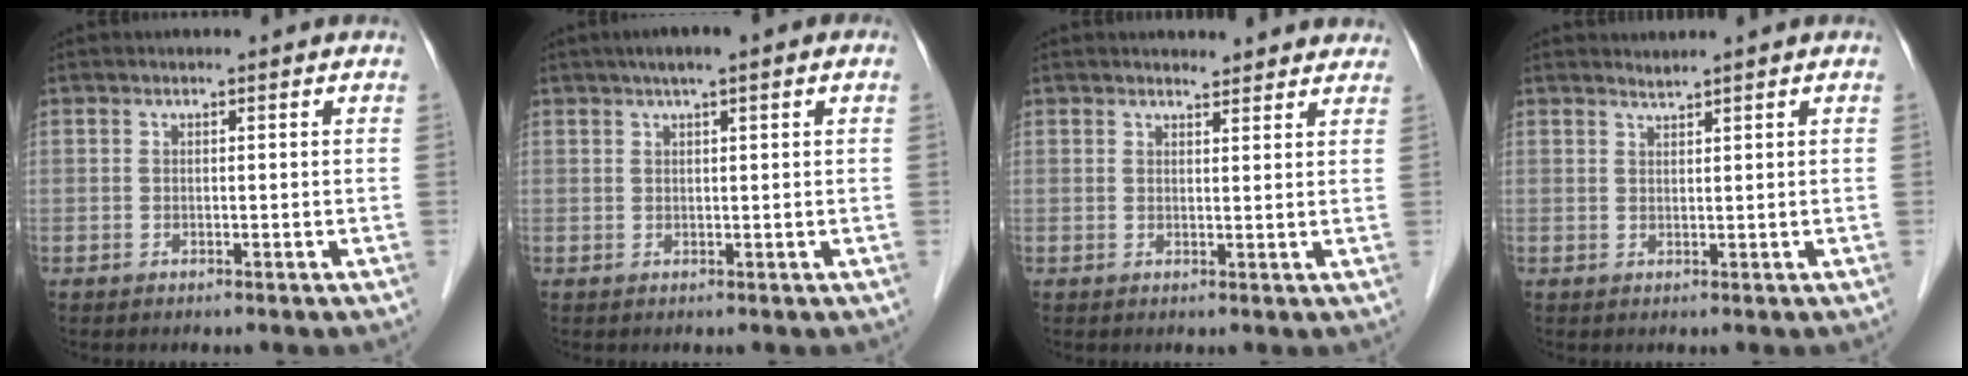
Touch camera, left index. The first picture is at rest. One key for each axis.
{"total": 4.0, "fx": 2.4, "fy": 0.5, "fz": 3.2, "tx": -0.055, "ty": 0.023, "tz": 0.035}
{"total": 5.2, "fx": 5.0, "fy": 1.4, "fz": 0.7, "tx": -0.002, "ty": 0.006, "tz": 0.046}
{"total": 1.1, "fx": 1.0, "fy": -0.4, "fz": 0.0, "tx": -0.009, "ty": -0.002, "tz": 0.023}